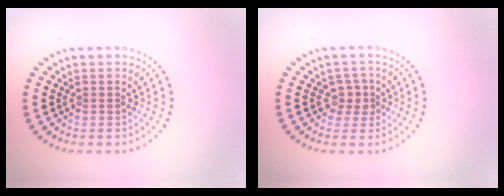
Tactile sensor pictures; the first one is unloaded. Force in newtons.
{"total": 1.7, "press": 1.5, "slide": 0.9}